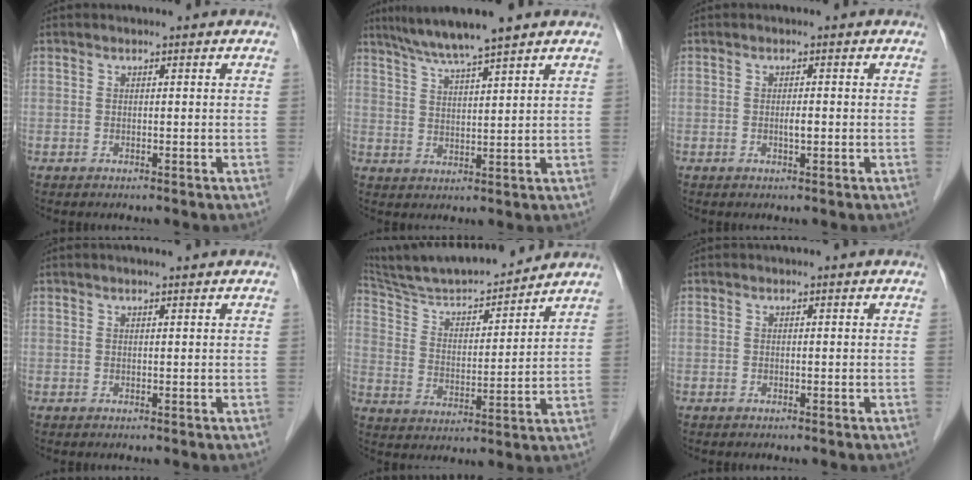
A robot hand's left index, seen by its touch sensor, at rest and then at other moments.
{"total": 7.7, "force": [6.4, -0.4, 4.4], "torque": [-0.076, 0.015, 0.113]}
{"total": 1.2, "force": [-0.5, 0.2, 1.1], "torque": [-0.021, -0.004, -0.007]}
{"total": 1.3, "force": [1.0, 0.0, 0.9], "torque": [-0.012, 0.009, 0.016]}
{"total": 17.0, "force": [15.6, 1.7, 6.6], "torque": [-0.118, 0.003, 0.264]}
{"total": 0.0}